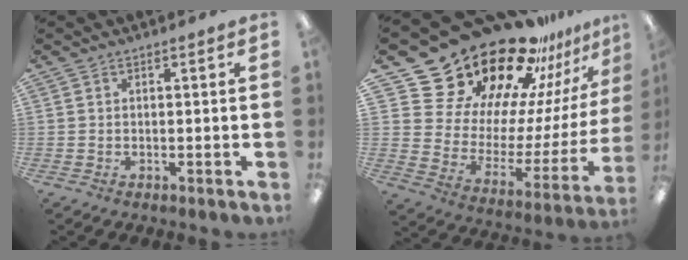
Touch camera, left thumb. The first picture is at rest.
{"total": 28.6, "force": [22.6, 14.3, 10.2], "torque": [-0.159, -0.186, 0.423]}